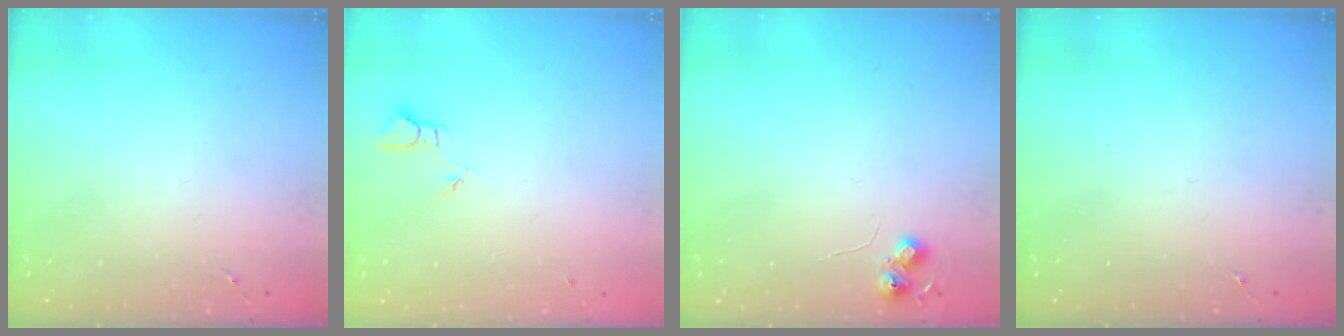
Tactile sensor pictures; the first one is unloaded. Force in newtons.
{"total": 2.3, "press": 2.3, "slide": 0.1}
{"total": 5.6, "press": 5.6, "slide": 0.8}
{"total": 0.0}